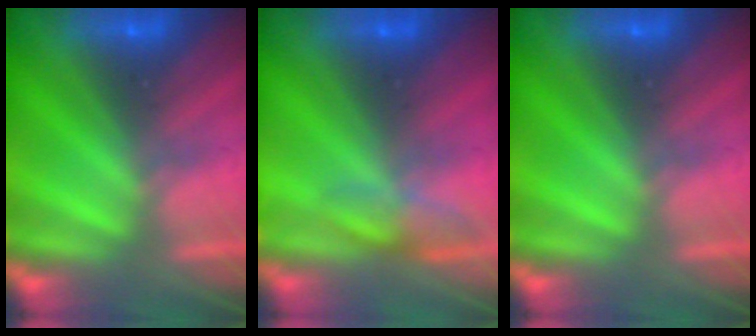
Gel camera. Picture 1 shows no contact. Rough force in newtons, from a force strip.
{"total": 3.9}
{"total": 0.0}